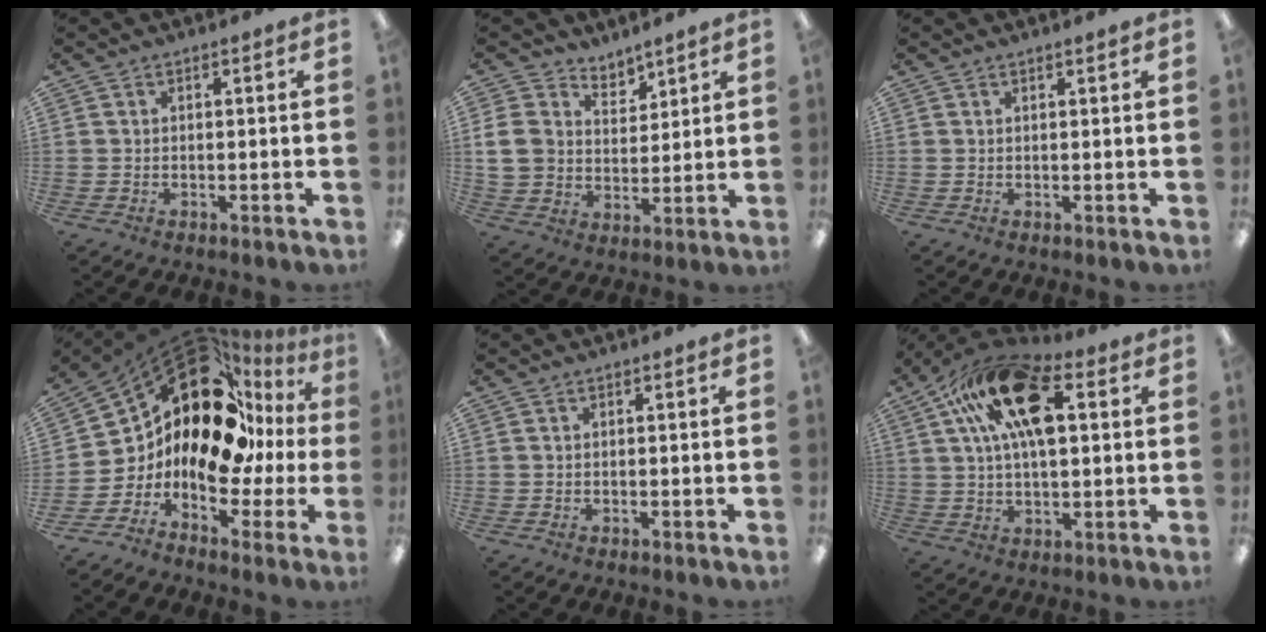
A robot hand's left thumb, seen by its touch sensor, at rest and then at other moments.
{"total": 8.7, "force": [4.7, 6.9, 2.6], "torque": [-0.060, -0.023, 0.096]}
{"total": 0.9, "force": [0.7, 0.0, 0.4], "torque": [-0.002, -0.004, 0.011]}
{"total": 18.4, "force": [7.6, 11.1, 12.5], "torque": [-0.238, -0.089, 0.129]}
{"total": 0.0}
{"total": 20.2, "force": [7.5, 10.3, 15.7], "torque": [-0.287, -0.003, 0.126]}